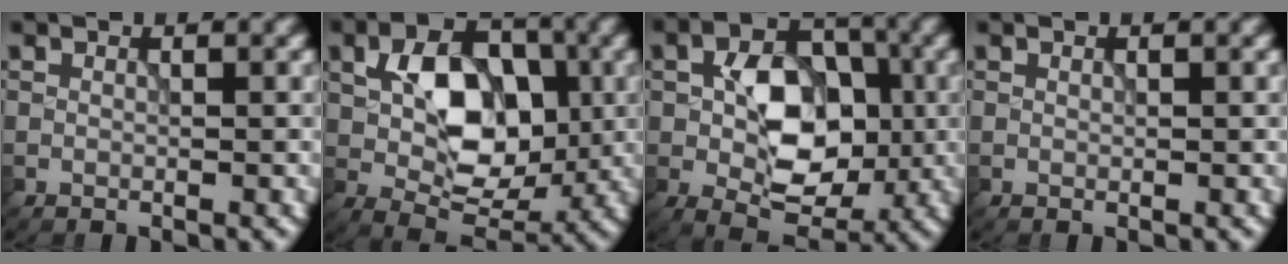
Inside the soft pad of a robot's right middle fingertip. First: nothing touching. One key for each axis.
{"total": 8.6, "fx": 0.5, "fy": 5.5, "fz": 6.5, "tx": -0.111, "ty": -0.002, "tz": 0.011}
{"total": 8.2, "fx": -0.7, "fy": 5.3, "fz": 6.2, "tx": -0.093, "ty": 0.005, "tz": -0.013}
{"total": 0.0}